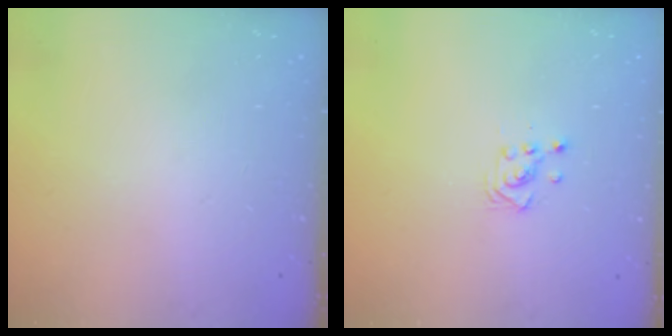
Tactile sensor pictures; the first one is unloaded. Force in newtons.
{"total": 3.1, "press": 3.1, "slide": 0.2}